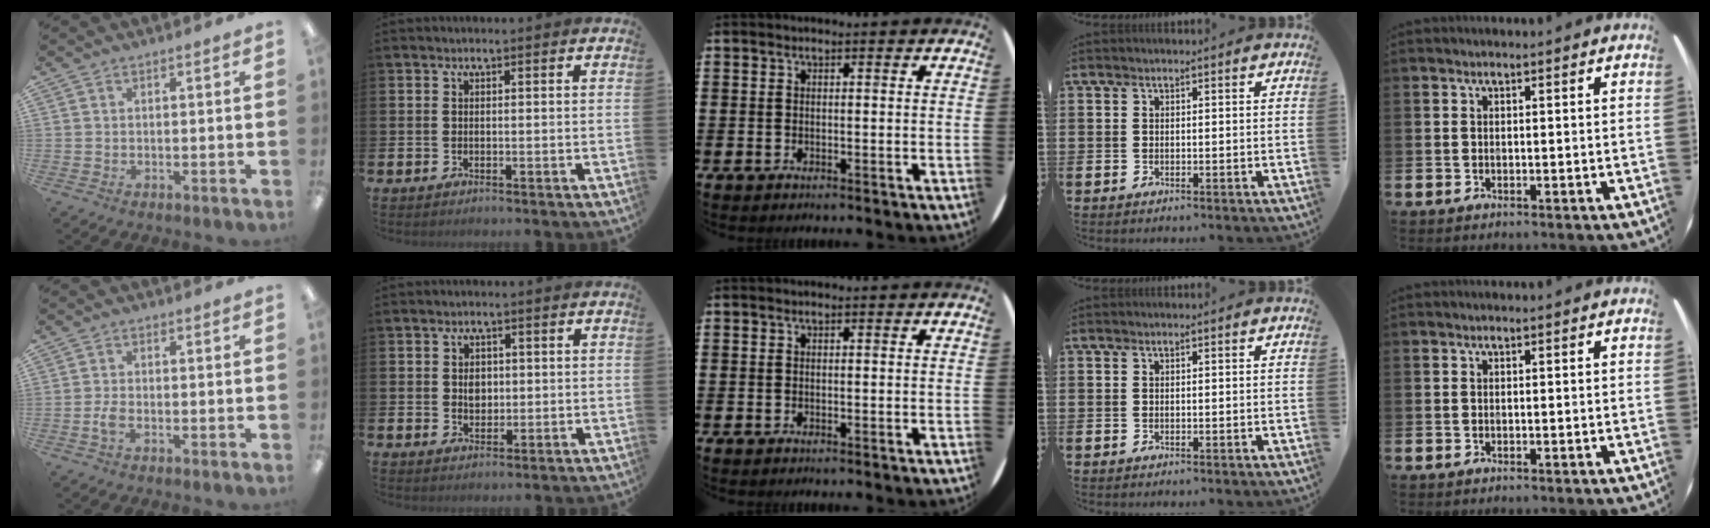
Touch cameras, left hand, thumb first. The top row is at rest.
{"thumb": {"total": 2.6, "force": [-0.9, 1.1, 2.2], "torque": [-0.043, 0.002, -0.017]}, "index": {"total": 2.3, "force": [0.4, 1.9, 1.3], "torque": [-0.009, 0.002, 0.002]}}